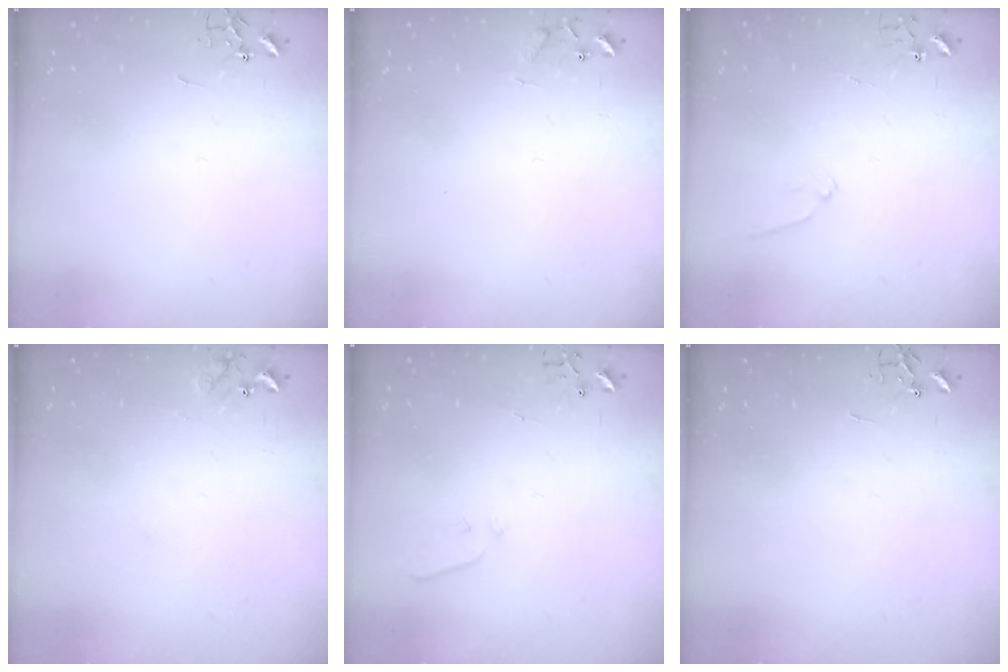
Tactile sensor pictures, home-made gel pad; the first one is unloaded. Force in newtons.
{"total": 5.8, "press": 5.8, "slide": 0.5}
{"total": 6.5, "press": 6.5, "slide": 0.6}
{"total": 8.4, "press": 8.4, "slide": 0.5}
{"total": 3.4, "press": 3.3, "slide": 0.5}
{"total": 0.0}